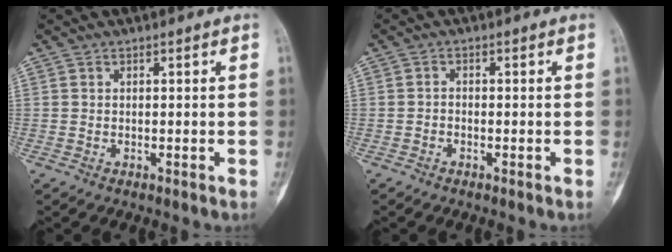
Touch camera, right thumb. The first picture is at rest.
{"total": 0.9, "force": [-0.6, 0.5, 0.4], "torque": [-0.003, 0.004, -0.016]}